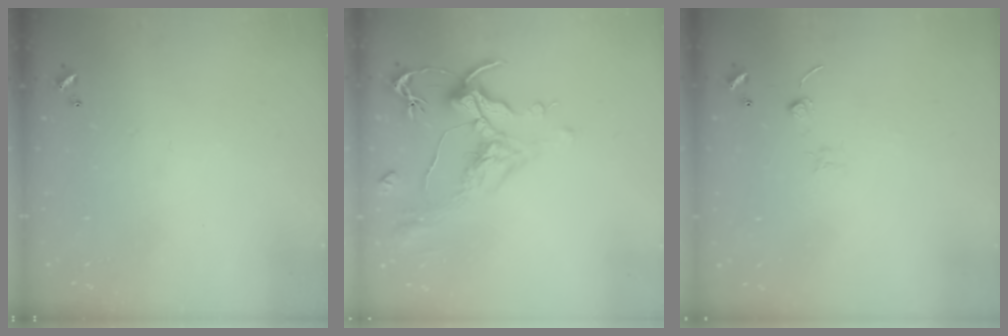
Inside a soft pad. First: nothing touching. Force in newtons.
{"total": 1.7, "press": 0.9, "slide": 1.4}
{"total": 0.0}